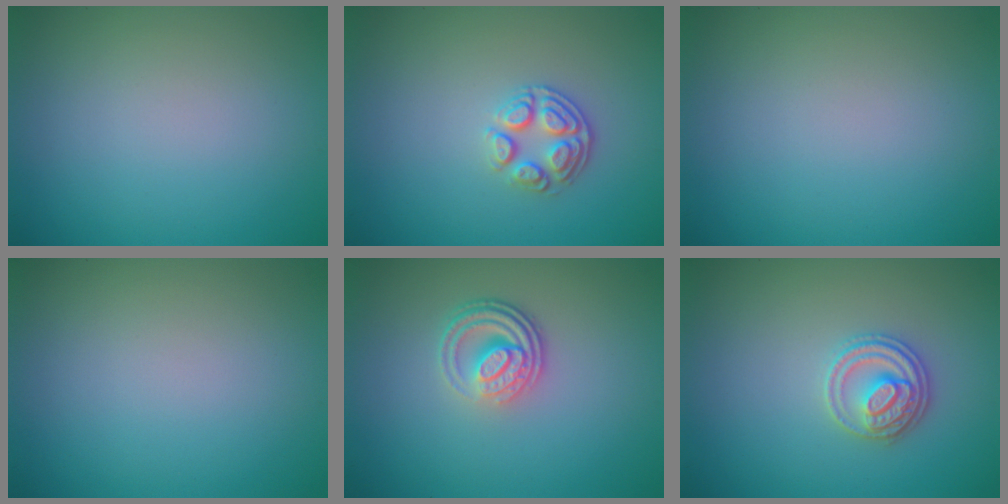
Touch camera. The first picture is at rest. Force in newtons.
{"total": 2.8, "press": 2.6, "slide": 1.2}
{"total": 0.0}
{"total": 0.0}
{"total": 3.9, "press": 2.7, "slide": 2.7}
{"total": 2.8, "press": 2.7, "slide": 0.5}